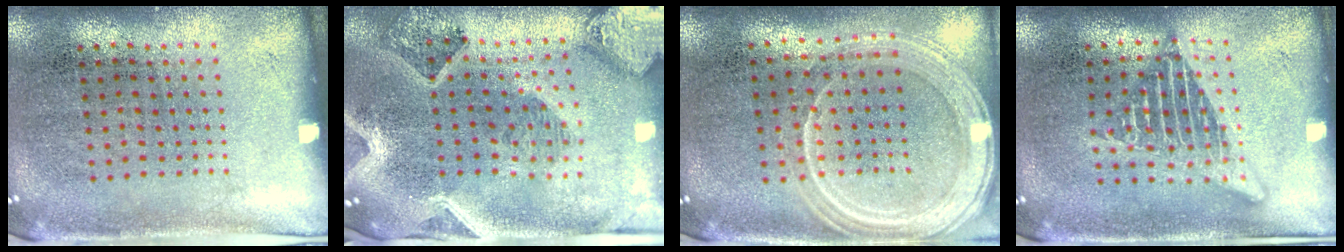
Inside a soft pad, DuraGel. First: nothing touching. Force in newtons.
{"total": 2.9, "press": 2.6, "slide": 1.4}
{"total": 1.4, "press": 1.4, "slide": 0.2}
{"total": 2.5, "press": 2.5, "slide": 0.2}